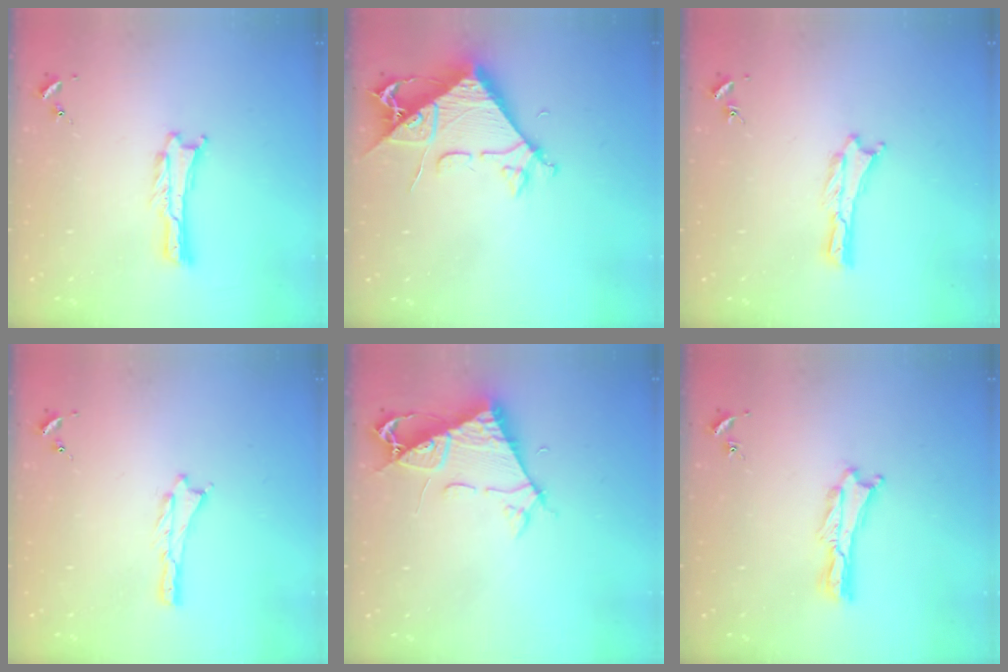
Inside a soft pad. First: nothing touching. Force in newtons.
{"total": 8.7, "press": 8.6, "slide": 1.1}
{"total": 0.0}
{"total": 0.0}
{"total": 7.0, "press": 7.0, "slide": 0.8}
{"total": 0.7, "press": 0.7, "slide": 0.2}